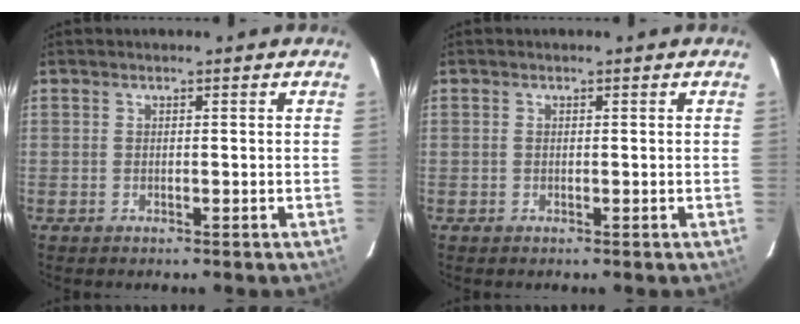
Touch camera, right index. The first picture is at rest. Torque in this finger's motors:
{"motor_torque": [0.15, 0.21, -0.03, 0.00]}